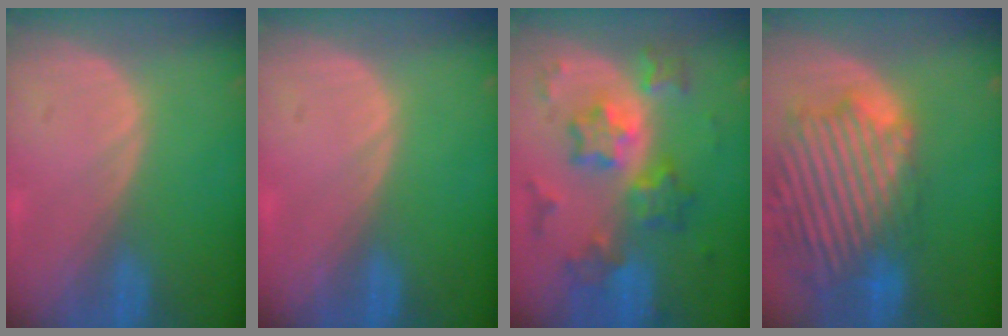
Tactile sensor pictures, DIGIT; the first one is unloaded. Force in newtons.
{"total": 0.0}
{"total": 9.4, "press": 9.4, "slide": 0.8}
{"total": 14.6, "press": 12.5, "slide": 7.5}